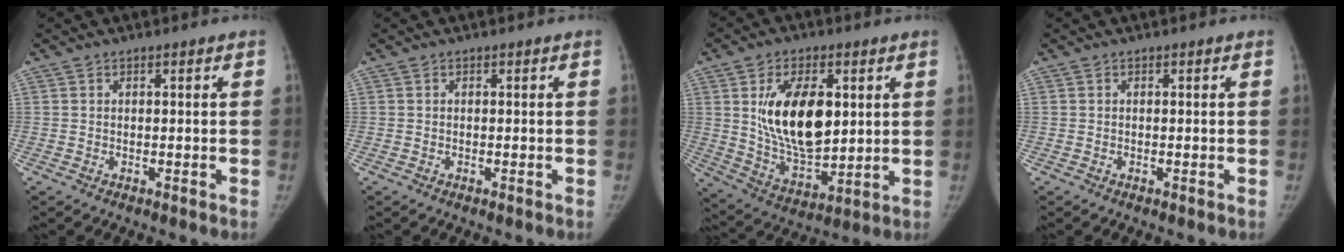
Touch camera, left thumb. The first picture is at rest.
{"total": 0.0}
{"total": 17.3, "force": [3.8, 9.6, 13.9], "torque": [-0.210, -0.027, 0.081]}
{"total": 0.0}